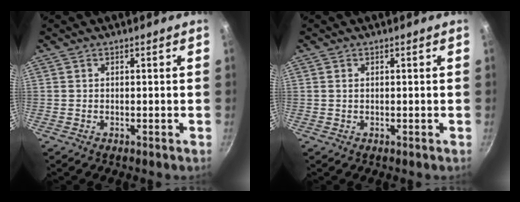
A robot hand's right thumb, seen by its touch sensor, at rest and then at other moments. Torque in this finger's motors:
{"motor_torque": [-0.37, 0.16, -0.50, -0.03, -0.05]}